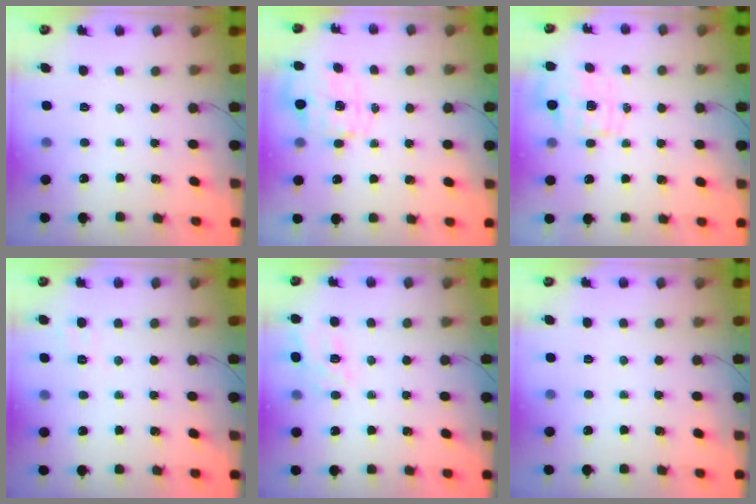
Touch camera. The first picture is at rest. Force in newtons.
{"total": 2.8, "press": 2.6, "slide": 0.9}
{"total": 1.7, "press": 1.6, "slide": 0.5}
{"total": 2.9, "press": 2.3, "slide": 1.9}
{"total": 7.4, "press": 7.2, "slide": 1.7}
{"total": 0.0}